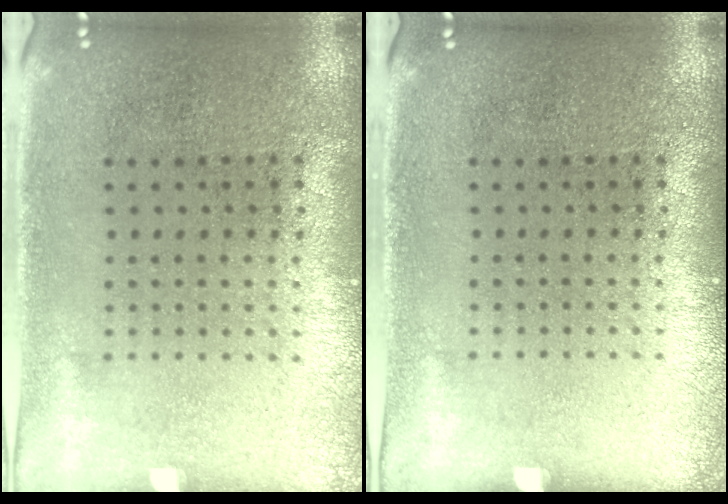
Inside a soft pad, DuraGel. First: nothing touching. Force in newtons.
{"total": 0.0}